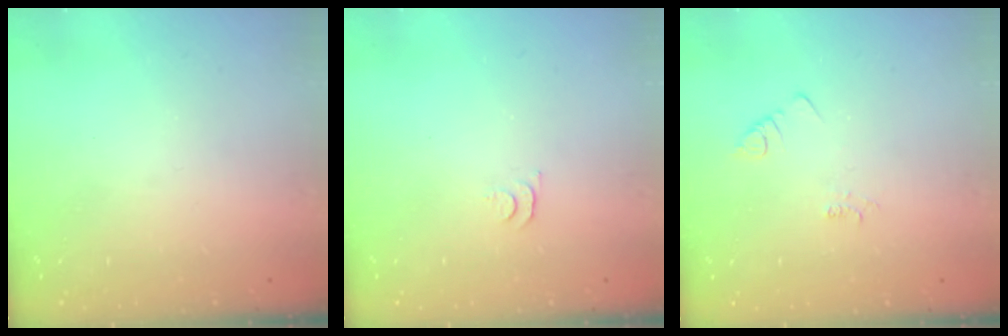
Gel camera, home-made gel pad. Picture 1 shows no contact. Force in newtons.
{"total": 5.2, "press": 5.1, "slide": 0.5}
{"total": 1.9, "press": 1.9, "slide": 0.3}